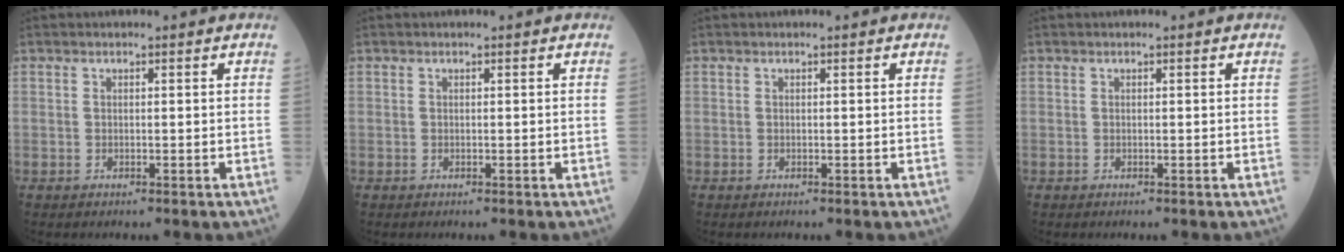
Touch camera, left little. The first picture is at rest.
{"total": 0.0}
{"total": 0.0}
{"total": 0.0}